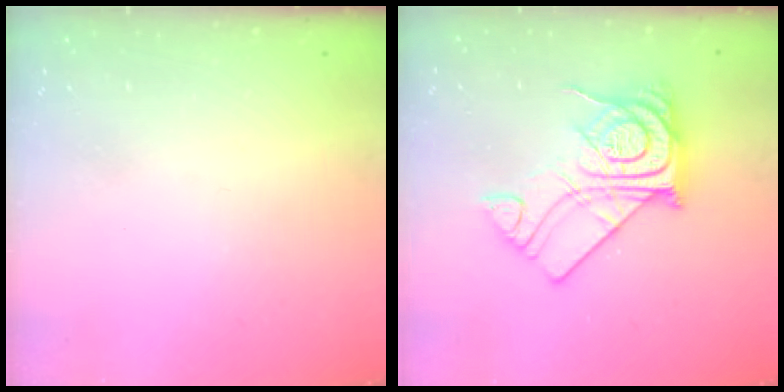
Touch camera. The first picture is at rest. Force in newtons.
{"total": 15.9, "press": 15.9, "slide": 1.4}